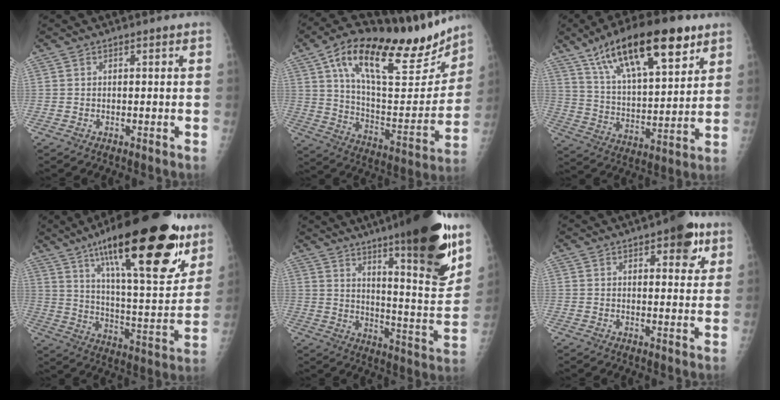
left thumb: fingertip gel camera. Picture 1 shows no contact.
{"total": 27.9, "force": [17.3, 10.0, 19.5], "torque": [-0.264, -0.040, 0.285]}
{"total": 22.9, "force": [13.2, 8.2, 16.8], "torque": [-0.259, -0.032, 0.230]}
{"total": 31.4, "force": [18.2, 9.2, 23.9], "torque": [-0.338, -0.050, 0.288]}
{"total": 24.7, "force": [15.5, 3.8, 18.8], "torque": [-0.250, -0.075, 0.233]}
{"total": 8.0, "force": [4.1, 3.3, 6.0], "torque": [-0.051, -0.012, 0.045]}